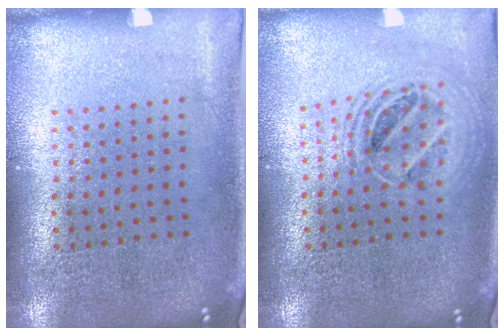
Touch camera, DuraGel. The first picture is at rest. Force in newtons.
{"total": 1.7, "press": 1.5, "slide": 0.8}